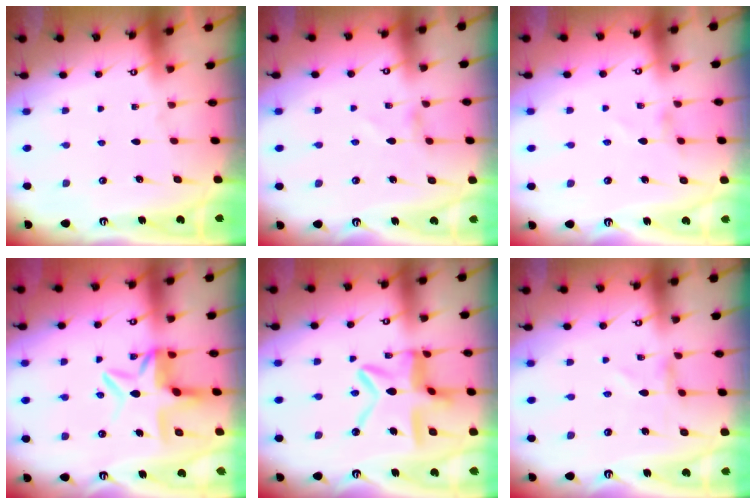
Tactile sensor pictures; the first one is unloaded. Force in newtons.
{"total": 0.7, "press": 0.7, "slide": 0.2}
{"total": 1.0, "press": 0.9, "slide": 0.3}
{"total": 8.5, "press": 8.3, "slide": 2.0}
{"total": 16.1, "press": 16.1, "slide": 1.5}
{"total": 0.7, "press": 0.7, "slide": 0.1}